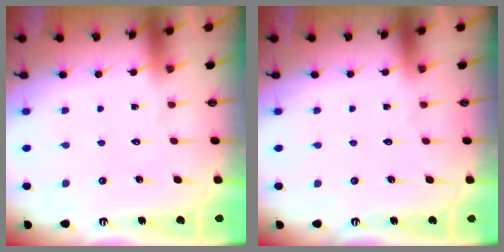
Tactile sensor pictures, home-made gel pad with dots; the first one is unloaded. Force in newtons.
{"total": 0.0}